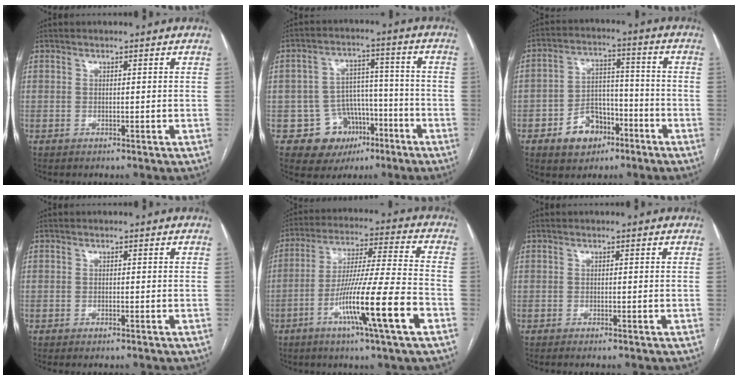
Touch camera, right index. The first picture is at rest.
{"total": 9.1, "force": [-4.4, 7.8, 1.9], "torque": [-0.011, 0.038, -0.054]}
{"total": 8.6, "force": [-4.6, 5.9, 4.2], "torque": [-0.070, 0.024, -0.069]}
{"total": 0.8, "force": [-0.6, 0.1, 0.5], "torque": [-0.011, -0.001, -0.008]}
{"total": 15.7, "force": [-6.5, -0.8, 14.3], "torque": [-0.256, -0.015, -0.116]}
{"total": 0.9, "force": [-0.7, -0.2, 0.5], "torque": [-0.010, 0.000, -0.013]}